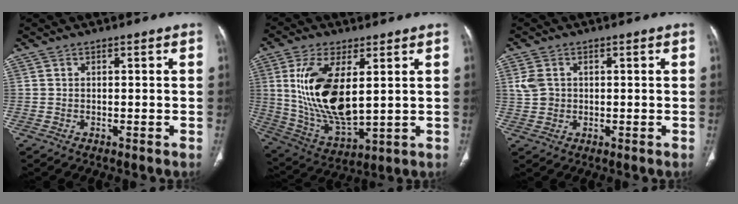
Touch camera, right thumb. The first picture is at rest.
{"total": 17.5, "force": [3.6, 7.9, 15.2], "torque": [-0.297, -0.024, 0.084]}
{"total": 3.8, "force": [0.9, 3.0, 2.1], "torque": [-0.043, 0.002, 0.022]}